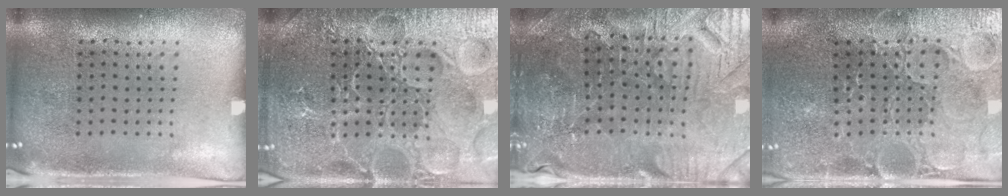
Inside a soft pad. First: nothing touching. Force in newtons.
{"total": 7.2, "press": 7.2, "slide": 0.9}
{"total": 3.8, "press": 3.8, "slide": 0.6}
{"total": 3.6, "press": 3.5, "slide": 1.0}